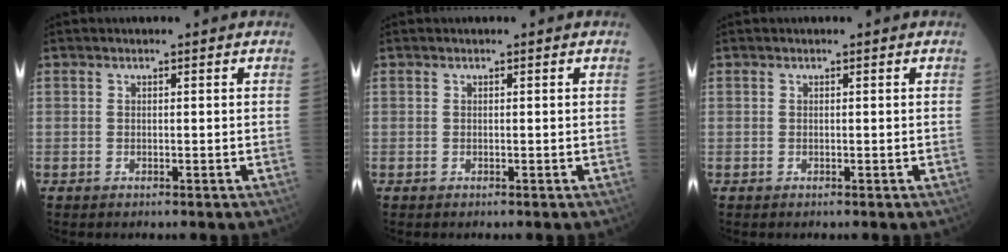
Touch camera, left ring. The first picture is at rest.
{"total": 0.0}
{"total": 0.0}